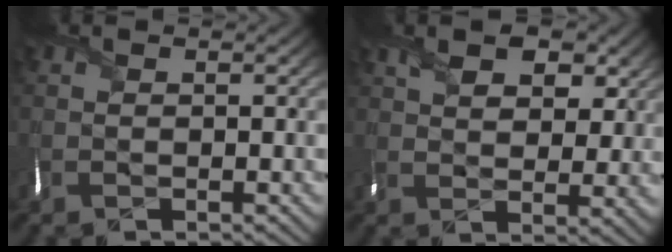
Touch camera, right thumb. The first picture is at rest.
{"total": 7.2, "force": [3.7, 4.0, 4.7], "torque": [-0.092, 0.002, 0.065]}